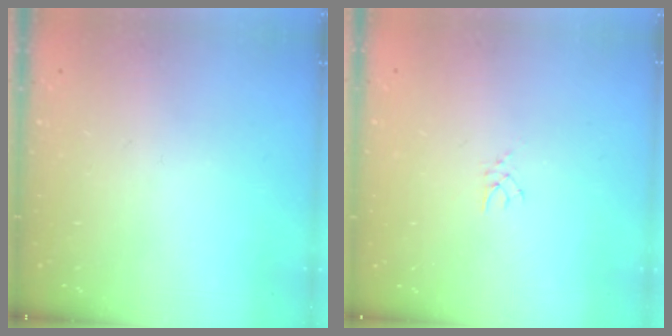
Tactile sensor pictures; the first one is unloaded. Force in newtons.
{"total": 2.1, "press": 2.1, "slide": 0.3}